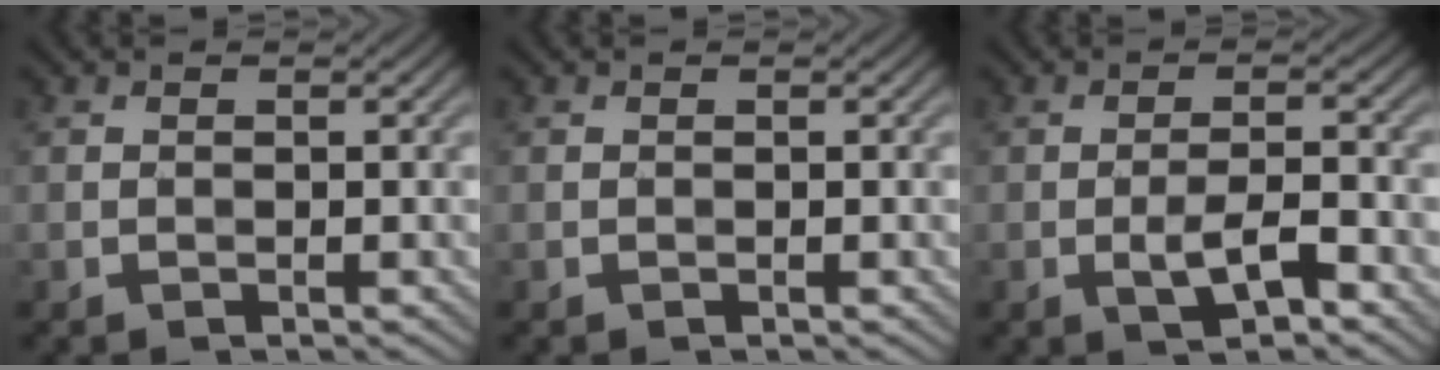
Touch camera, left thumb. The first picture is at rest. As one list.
[{"total": 0.0}, {"total": 4.8, "force": [-1.8, 1.4, 4.2], "torque": [-0.076, 0.003, -0.033]}]